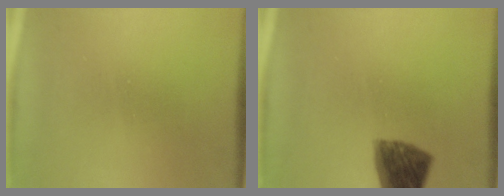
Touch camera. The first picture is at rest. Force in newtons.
{"total": 8.8}